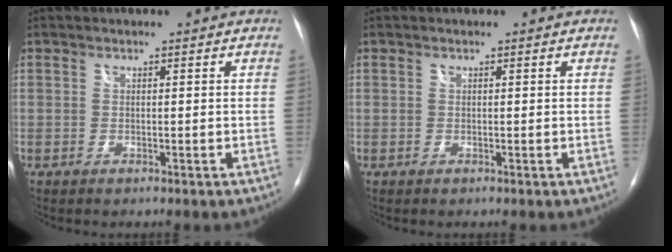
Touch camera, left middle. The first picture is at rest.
{"total": 0.0}